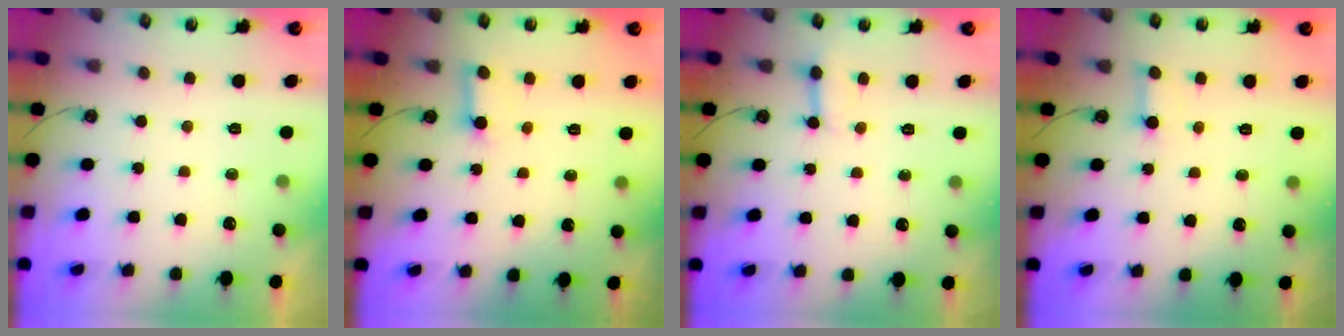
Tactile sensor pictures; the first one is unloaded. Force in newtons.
{"total": 4.9, "press": 4.8, "slide": 0.6}
{"total": 3.0, "press": 3.0, "slide": 0.3}
{"total": 2.4, "press": 2.4, "slide": 0.1}